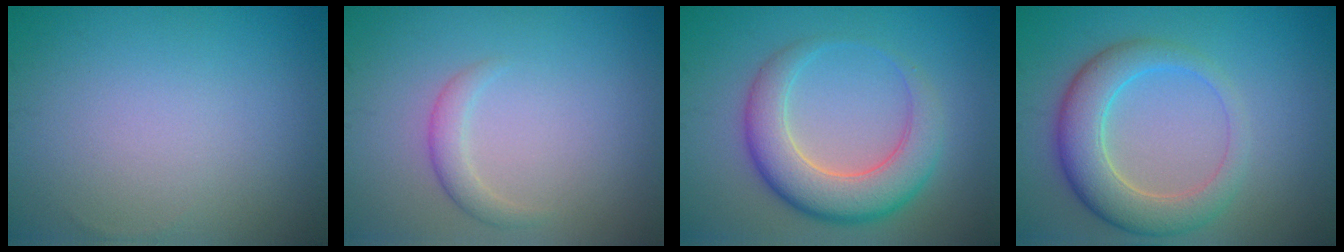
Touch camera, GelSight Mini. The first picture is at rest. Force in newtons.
{"total": 1.6, "press": 1.6, "slide": 0.1}
{"total": 6.3, "press": 6.2, "slide": 0.3}
{"total": 5.6, "press": 5.5, "slide": 0.4}